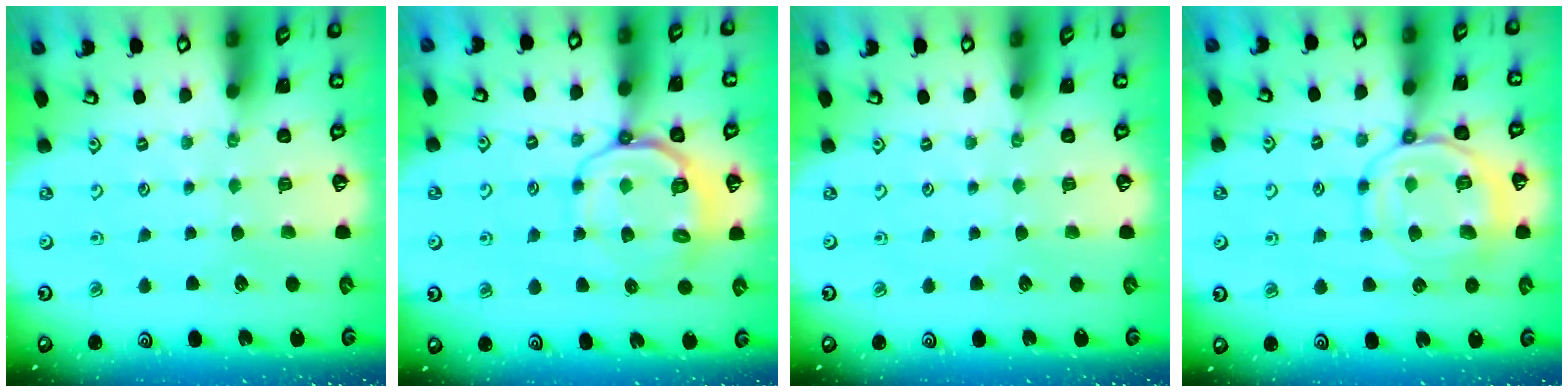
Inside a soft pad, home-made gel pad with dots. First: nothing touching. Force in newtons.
{"total": 9.0, "press": 8.8, "slide": 2.1}
{"total": 0.0}
{"total": 11.1, "press": 11.1, "slide": 1.1}